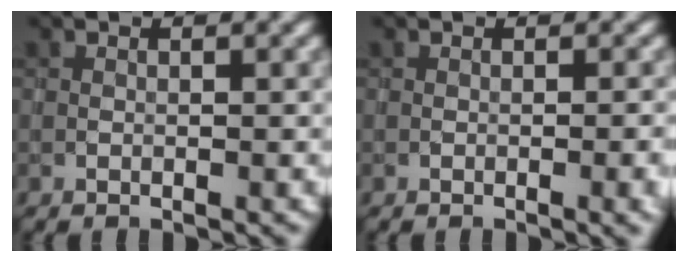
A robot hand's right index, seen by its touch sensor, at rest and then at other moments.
{"total": 2.6, "force": [-1.1, 0.8, 2.2], "torque": [-0.033, -0.001, -0.009]}